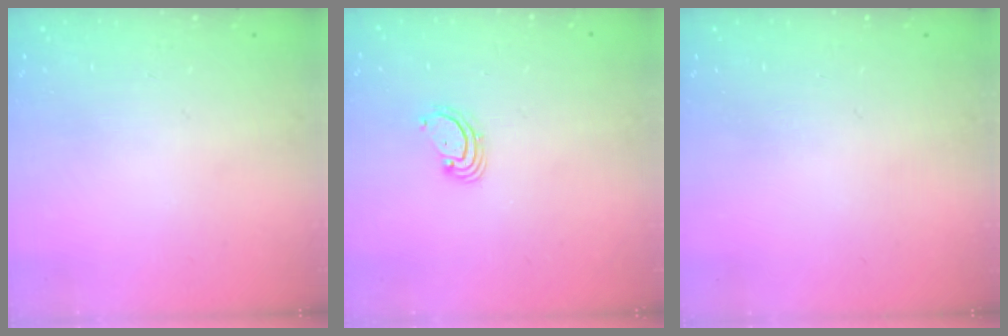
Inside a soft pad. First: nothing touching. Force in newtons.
{"total": 2.7, "press": 2.7, "slide": 0.3}
{"total": 0.0}